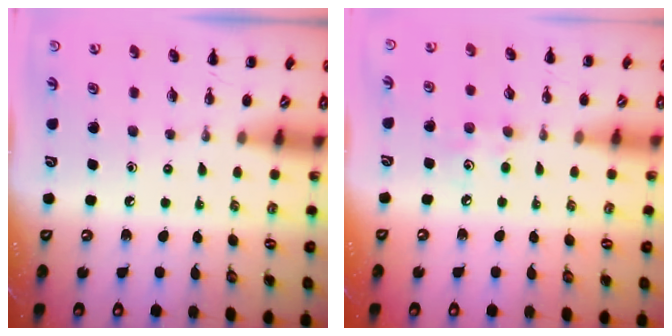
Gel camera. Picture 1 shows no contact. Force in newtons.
{"total": 5.3, "press": 5.2, "slide": 1.1}